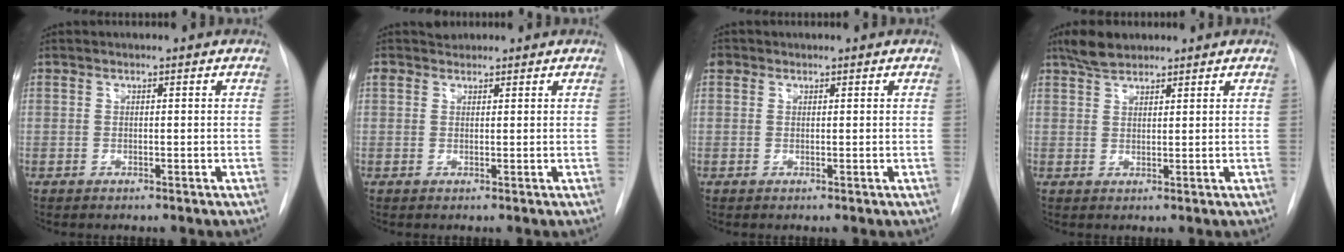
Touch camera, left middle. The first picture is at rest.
{"total": 1.5, "force": [1.3, 0.6, -0.3], "torque": [0.002, 0.011, 0.023]}
{"total": 1.5, "force": [0.8, 1.2, 0.3], "torque": [-0.002, 0.012, 0.013]}
{"total": 3.6, "force": [3.1, 1.2, 1.4], "torque": [-0.032, 0.007, 0.059]}